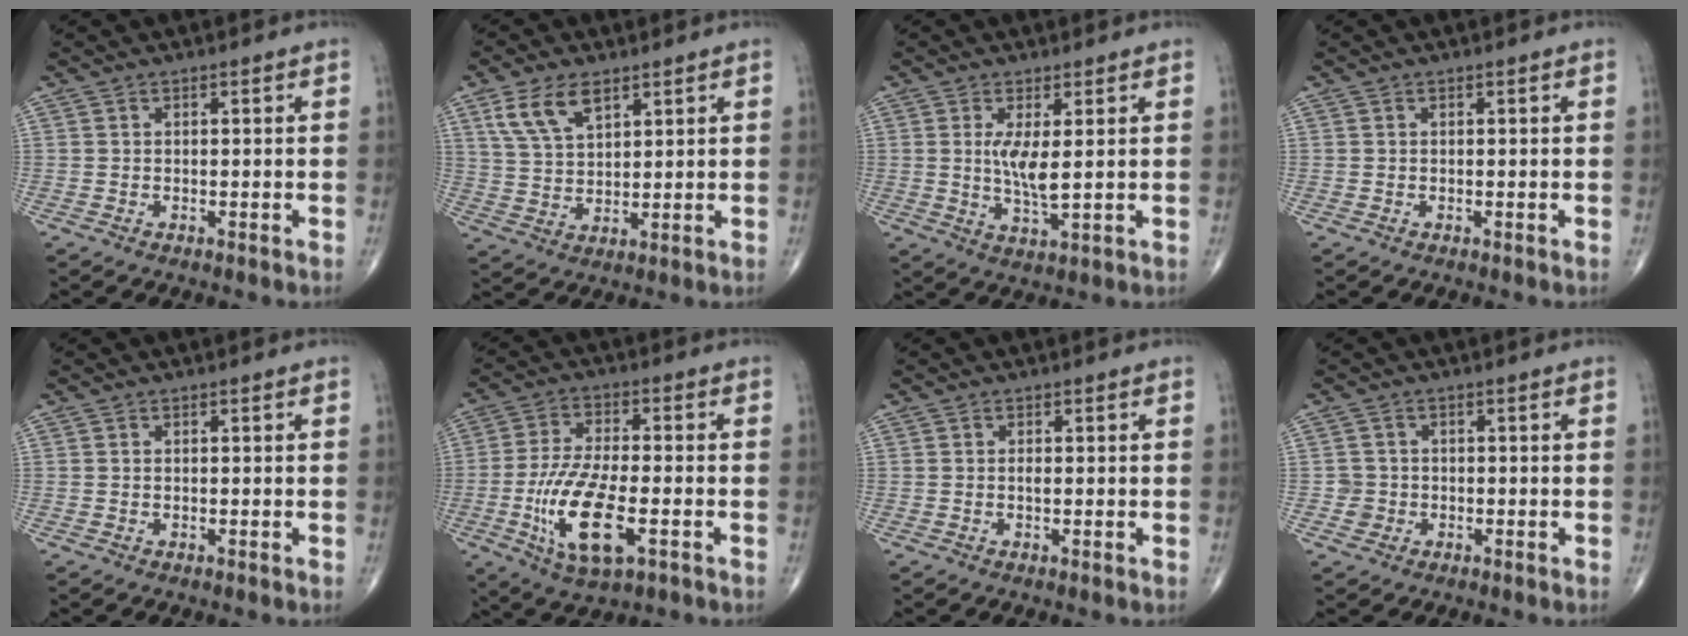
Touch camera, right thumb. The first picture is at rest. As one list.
[{"total": 8.5, "force": [4.7, 4.4, 5.6], "torque": [-0.099, -0.014, 0.098]}, {"total": 4.8, "force": [0.6, 1.1, 4.7], "torque": [-0.104, -0.016, 0.013]}, {"total": 0.0}, {"total": 0.0}, {"total": 14.1, "force": [-4.2, 5.4, 12.4], "torque": [-0.250, 0.003, -0.071]}, {"total": 0.6, "force": [0.0, 0.2, 0.6], "torque": [-0.012, -0.001, -0.002]}, {"total": 2.2, "force": [-0.6, 2.1, -0.1], "torque": [0.017, 0.009, -0.014]}]